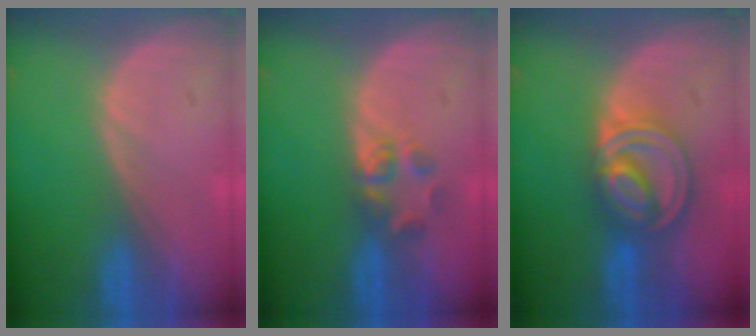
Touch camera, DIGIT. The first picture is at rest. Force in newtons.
{"total": 3.1, "press": 3.0, "slide": 0.8}
{"total": 8.5, "press": 7.1, "slide": 4.6}